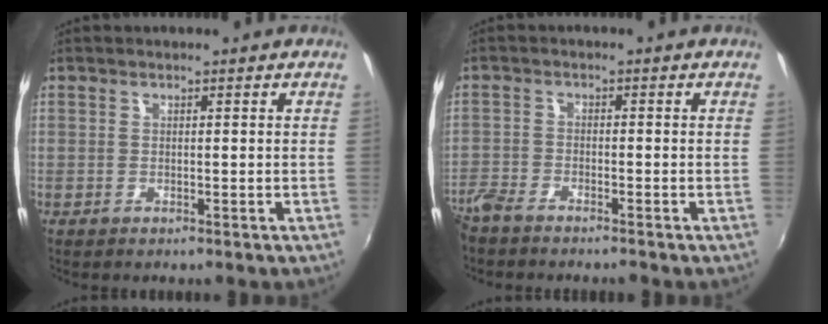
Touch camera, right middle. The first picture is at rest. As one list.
[{"total": 5.0, "force": [-4.5, 1.3, 1.7], "torque": [-0.051, -0.015, -0.092]}]